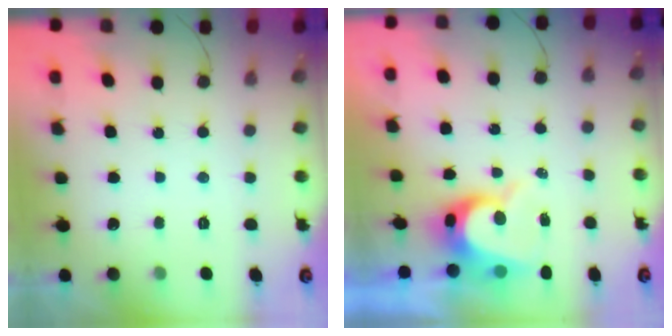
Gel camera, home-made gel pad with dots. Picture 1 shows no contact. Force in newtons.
{"total": 8.5, "press": 8.5, "slide": 0.7}